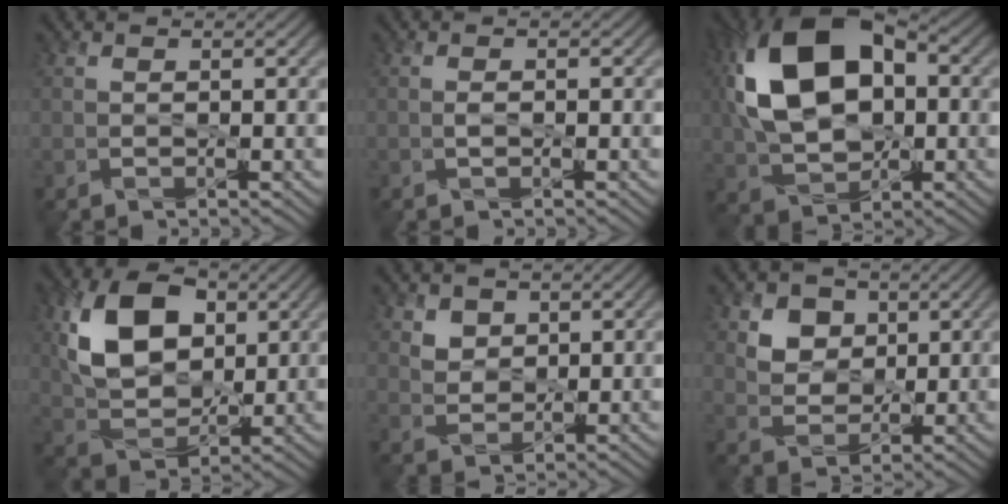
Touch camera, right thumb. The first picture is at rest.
{"total": 0.8, "force": [-0.3, 0.1, 0.8], "torque": [-0.009, 0.000, -0.005]}
{"total": 15.7, "force": [2.3, 9.9, 12.0], "torque": [-0.253, 0.022, 0.039]}
{"total": 11.2, "force": [3.3, 7.3, 7.8], "torque": [-0.157, 0.005, 0.063]}
{"total": 3.6, "force": [2.4, 2.4, 1.2], "torque": [-0.052, -0.009, 0.056]}
{"total": 7.4, "force": [3.6, 5.5, 3.3], "torque": [-0.099, 0.000, 0.079]}